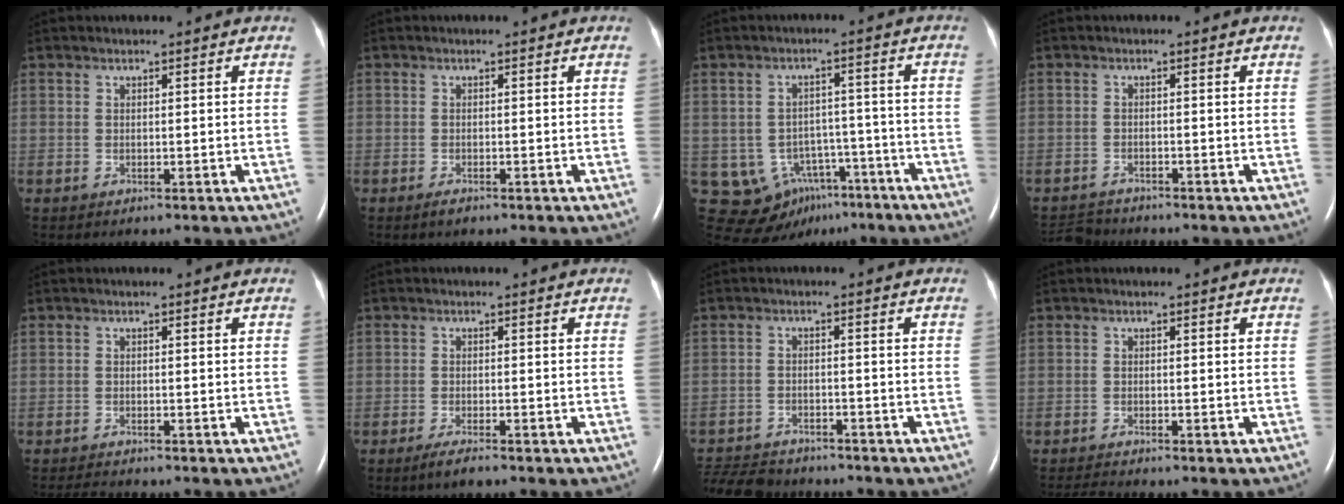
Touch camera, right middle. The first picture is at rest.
{"total": 1.1, "force": [-0.8, 0.4, 0.6], "torque": [-0.015, -0.002, -0.011]}
{"total": 10.5, "force": [-5.3, 8.3, 3.6], "torque": [-0.062, 0.027, -0.066]}
{"total": 3.7, "force": [-3.6, 0.8, -0.3], "torque": [0.001, -0.012, -0.063]}
{"total": 2.4, "force": [-2.4, 0.1, 0.5], "torque": [-0.014, -0.013, -0.039]}
{"total": 2.5, "force": [-2.0, 0.3, 1.6], "torque": [-0.041, -0.006, -0.037]}
{"total": 9.5, "force": [-8.7, 3.0, 2.4], "torque": [-0.049, -0.006, -0.136]}
{"total": 2.1, "force": [-2.0, -0.6, 0.1], "torque": [-0.011, -0.015, -0.038]}